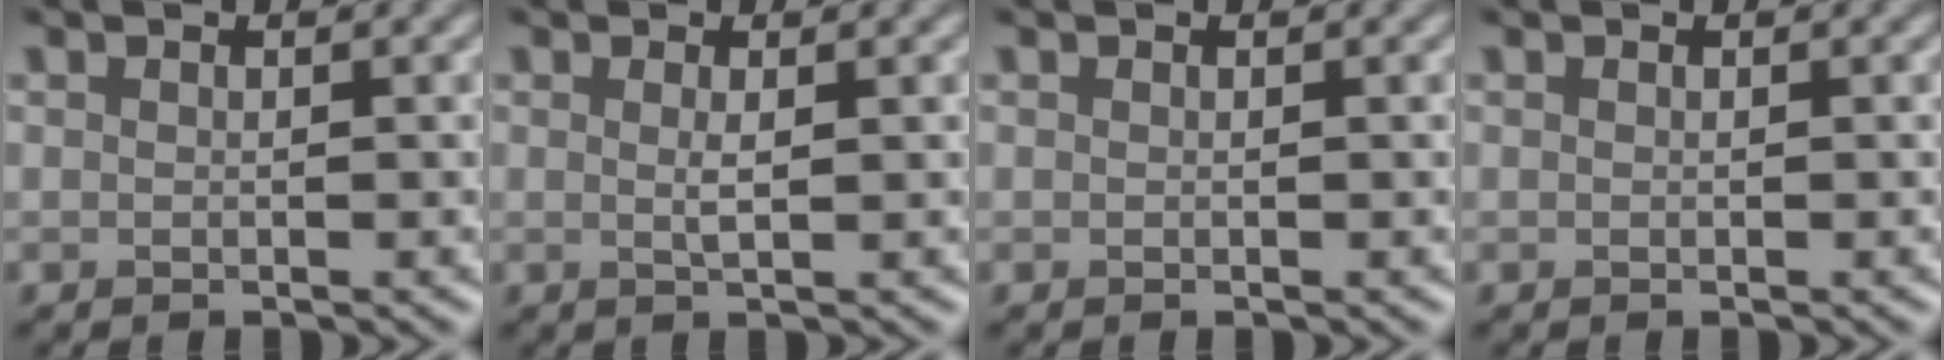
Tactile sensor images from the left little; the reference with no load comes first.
{"total": 0.9, "force": [0.1, 0.2, 0.9], "torque": [-0.016, -0.001, 0.002]}
{"total": 0.0}
{"total": 0.0}